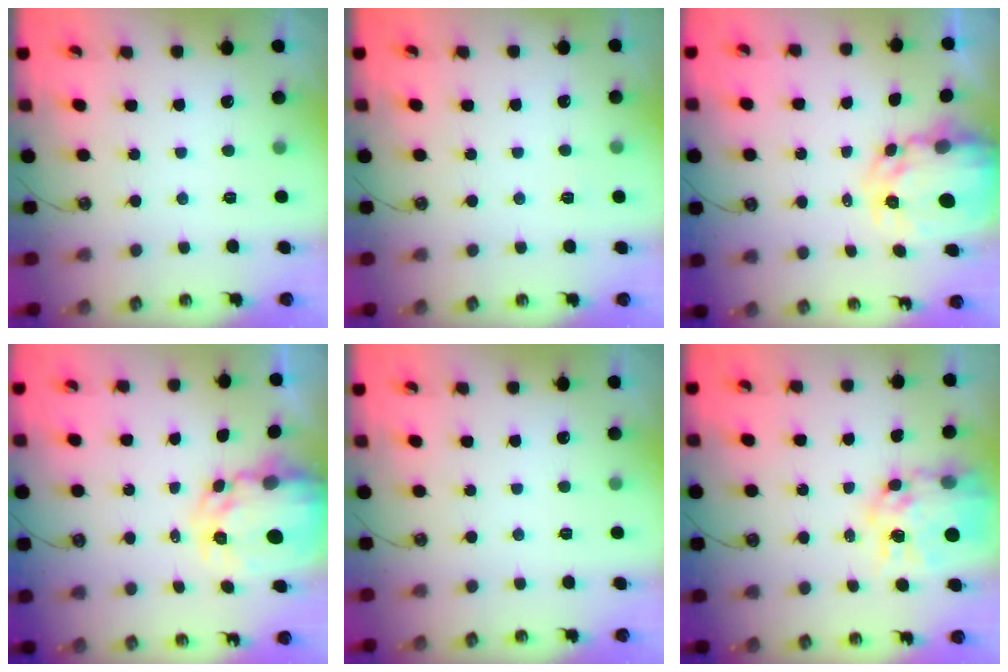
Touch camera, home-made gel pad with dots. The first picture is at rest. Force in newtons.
{"total": 2.5, "press": 2.5, "slide": 0.4}
{"total": 6.7, "press": 6.7, "slide": 0.6}
{"total": 6.7, "press": 6.7, "slide": 0.6}
{"total": 0.0}
{"total": 14.5, "press": 14.4, "slide": 1.6}